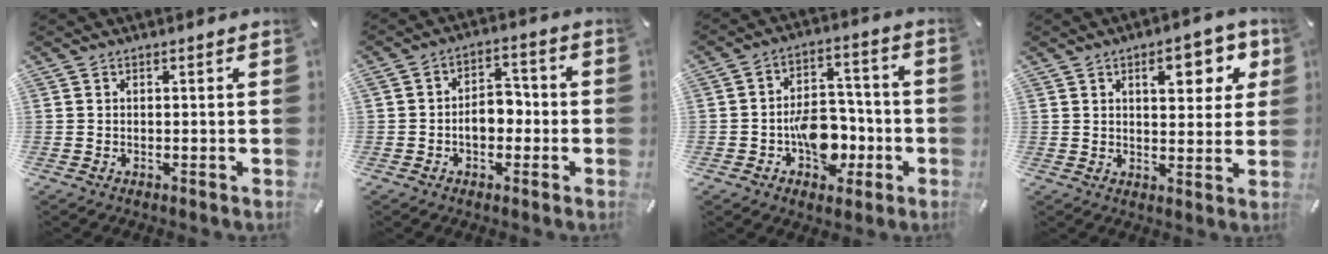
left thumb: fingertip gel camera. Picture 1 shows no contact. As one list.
[{"total": 6.9, "force": [-1.7, 5.0, 4.5], "torque": [-0.062, 0.013, -0.032]}, {"total": 11.5, "force": [-4.0, 8.1, 7.1], "torque": [-0.106, 0.029, -0.064]}, {"total": 10.3, "force": [4.3, 5.1, 7.8], "torque": [-0.089, -0.013, 0.065]}]